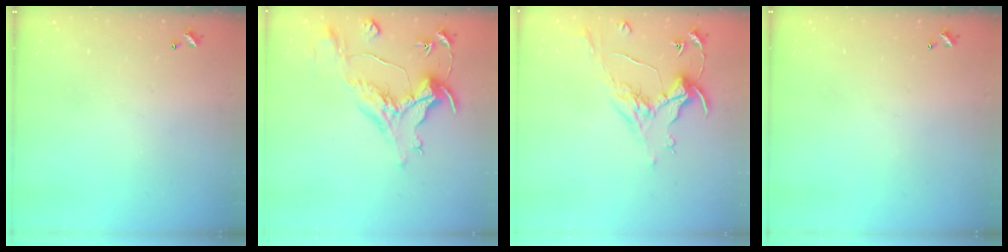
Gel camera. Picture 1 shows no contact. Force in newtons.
{"total": 1.5, "press": 0.8, "slide": 1.2}
{"total": 0.8, "press": 0.7, "slide": 0.5}
{"total": 0.0}